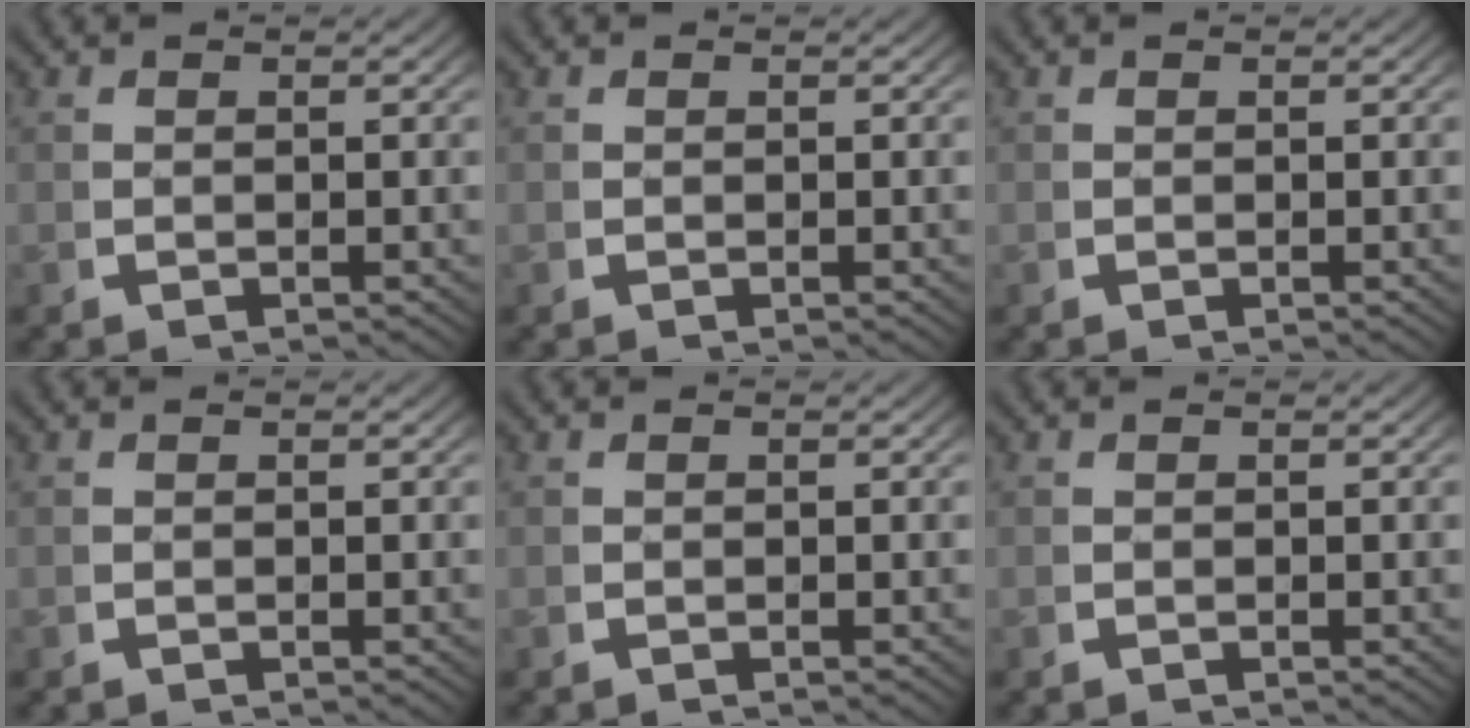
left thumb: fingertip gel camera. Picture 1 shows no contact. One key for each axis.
{"total": 0.0}
{"total": 0.0}
{"total": 0.0}
{"total": 0.0}
{"total": 0.0}